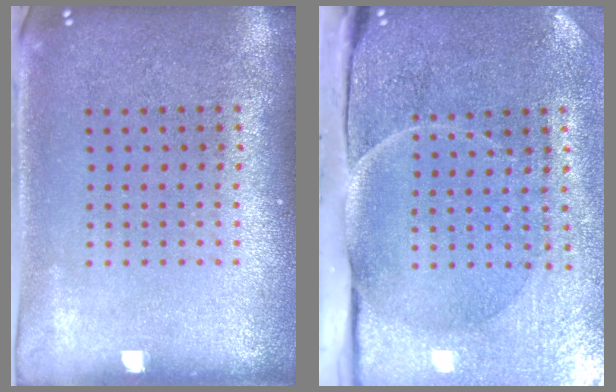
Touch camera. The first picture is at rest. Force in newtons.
{"total": 4.9, "press": 4.0, "slide": 2.9}